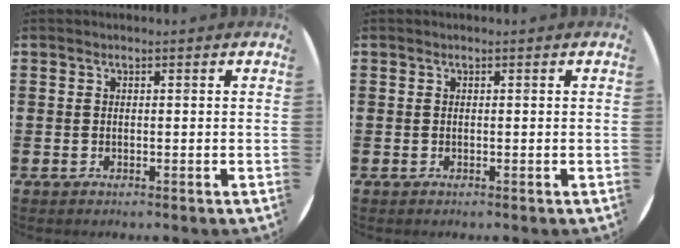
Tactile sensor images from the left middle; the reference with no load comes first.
{"total": 0.0}